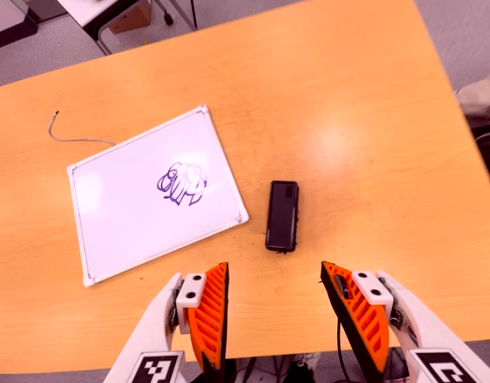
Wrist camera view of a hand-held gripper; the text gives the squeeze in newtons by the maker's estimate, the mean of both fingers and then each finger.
{"total": 0.0}